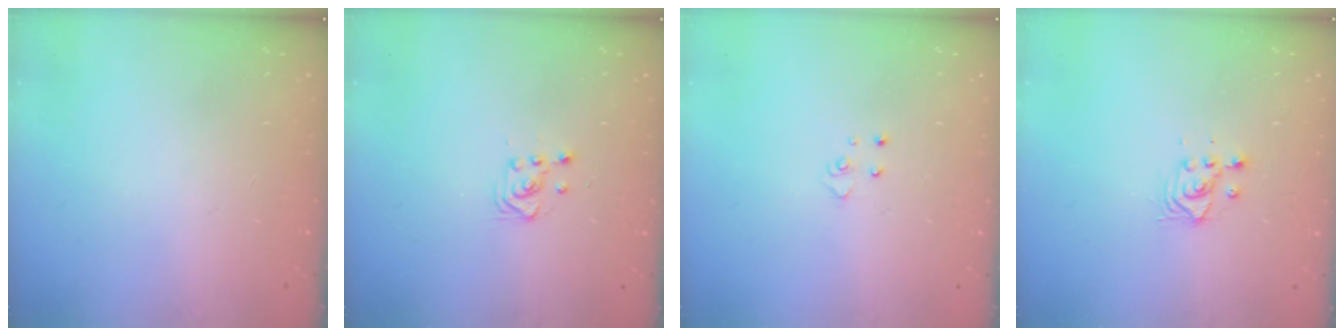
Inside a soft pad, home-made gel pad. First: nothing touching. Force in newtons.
{"total": 3.6, "press": 3.4, "slide": 1.1}
{"total": 4.0, "press": 4.0, "slide": 0.4}
{"total": 3.7, "press": 3.7, "slide": 0.3}